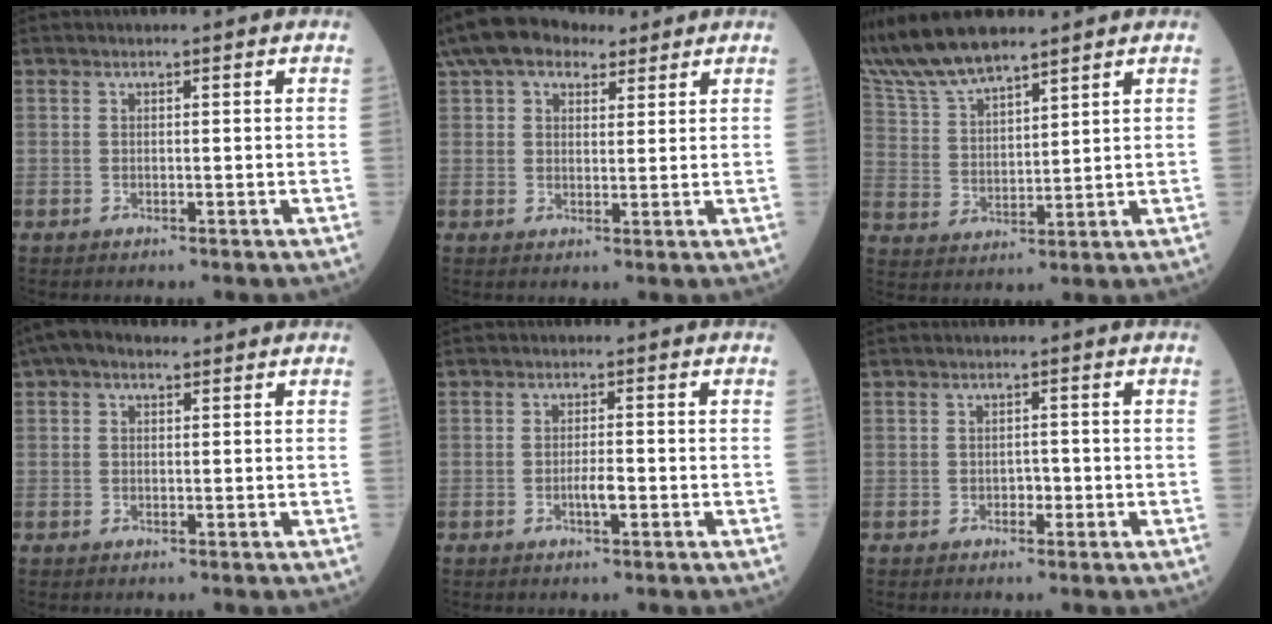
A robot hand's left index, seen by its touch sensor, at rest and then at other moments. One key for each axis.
{"total": 12.5, "fx": 8.4, "fy": 6.8, "fz": 6.4, "tx": -0.137, "ty": 0.054, "tz": 0.145}
{"total": 10.5, "fx": 9.5, "fy": 1.8, "fz": 4.0, "tx": -0.099, "ty": 0.011, "tz": 0.197}
{"total": 3.3, "fx": 1.7, "fy": 2.0, "fz": 1.9, "tx": -0.044, "ty": 0.024, "tz": 0.030}
{"total": 2.2, "fx": -1.2, "fy": 0.5, "fz": 1.8, "tx": -0.031, "ty": -0.003, "tz": -0.021}
{"total": 1.3, "fx": -0.8, "fy": 0.9, "fz": 0.6, "tx": -0.004, "ty": -0.001, "tz": -0.015}